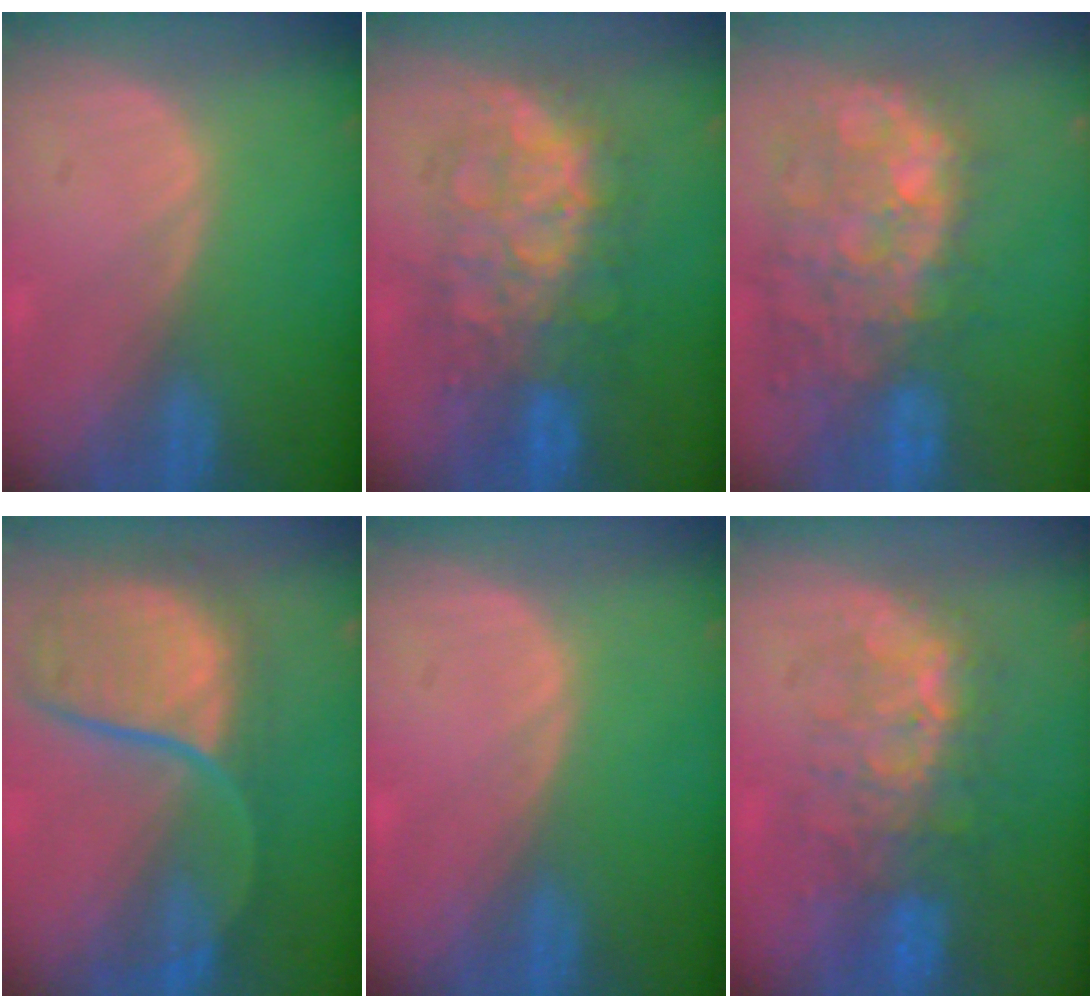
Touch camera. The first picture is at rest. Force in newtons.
{"total": 9.4, "press": 9.3, "slide": 0.6}
{"total": 12.9, "press": 11.6, "slide": 5.8}
{"total": 11.4, "press": 9.7, "slide": 5.9}
{"total": 0.0}
{"total": 9.3, "press": 8.5, "slide": 4.0}